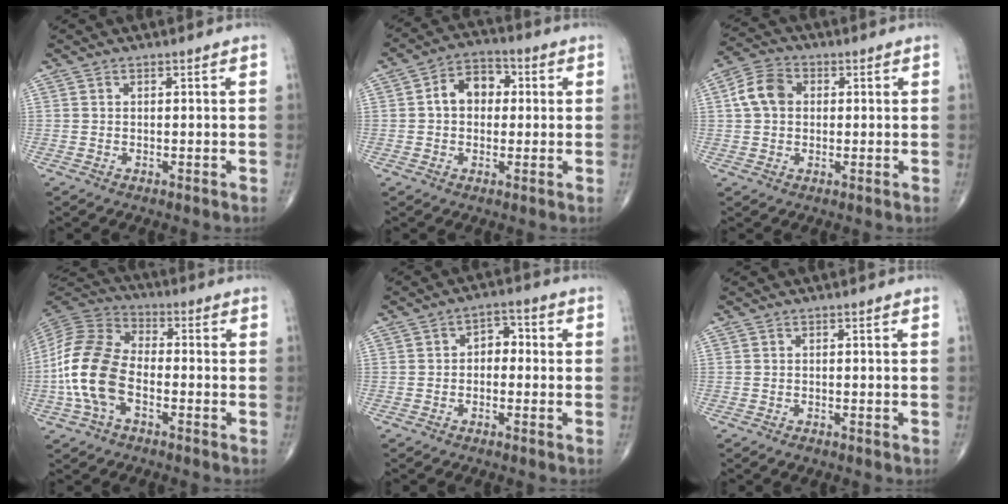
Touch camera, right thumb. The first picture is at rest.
{"total": 7.9, "force": [0.9, 5.8, 5.3], "torque": [-0.061, 0.021, 0.006]}
{"total": 7.1, "force": [1.0, 5.5, 4.5], "torque": [-0.077, 0.016, 0.011]}
{"total": 14.8, "force": [-3.5, 8.7, 11.4], "torque": [-0.242, 0.032, -0.076]}
{"total": 4.0, "force": [-0.3, 2.9, 2.8], "torque": [-0.020, 0.018, -0.018]}
{"total": 0.8, "force": [-0.5, 0.3, 0.5], "torque": [-0.007, -0.001, -0.009]}